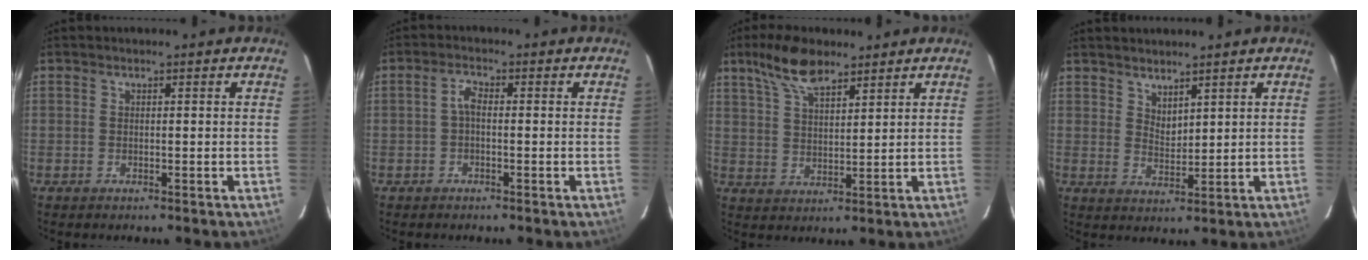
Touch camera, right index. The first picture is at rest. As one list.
[{"total": 2.0, "force": [-0.4, 0.9, 1.7], "torque": [-0.037, 0.008, -0.009]}, {"total": 9.0, "force": [6.5, 3.3, 5.4], "torque": [-0.103, 0.019, 0.123]}, {"total": 3.7, "force": [3.3, 1.3, 1.3], "torque": [-0.018, -0.003, 0.060]}]